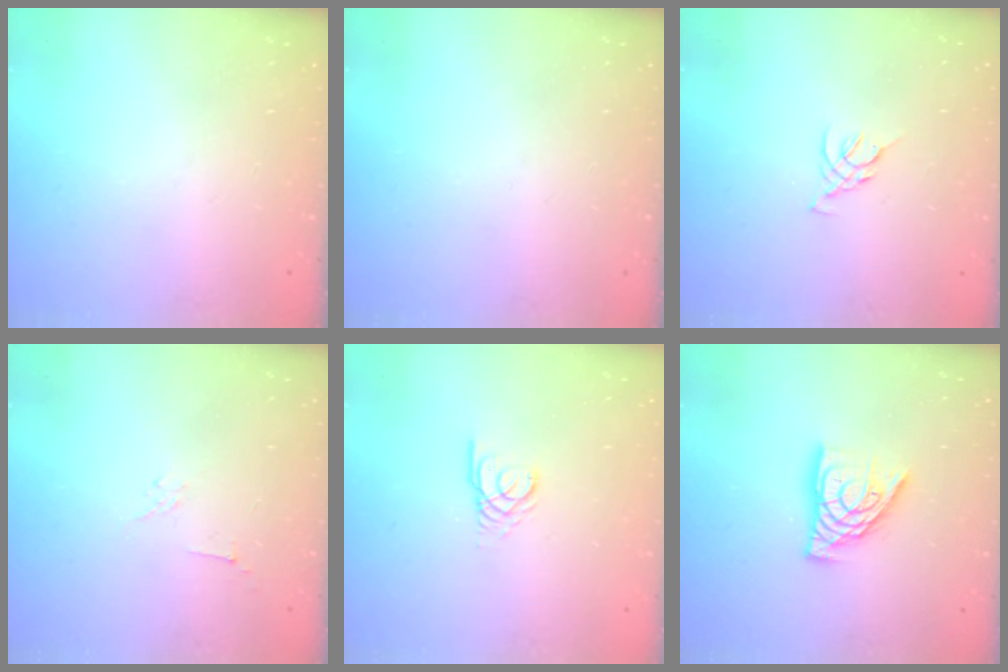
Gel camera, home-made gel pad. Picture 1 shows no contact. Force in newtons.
{"total": 0.0}
{"total": 3.2, "press": 3.2, "slide": 0.7}
{"total": 2.9, "press": 2.8, "slide": 0.8}
{"total": 2.4, "press": 2.4, "slide": 0.1}
{"total": 12.1, "press": 12.0, "slide": 1.4}